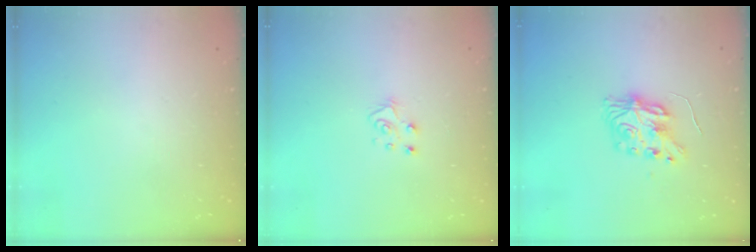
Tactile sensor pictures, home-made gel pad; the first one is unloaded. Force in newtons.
{"total": 6.3, "press": 6.3, "slide": 0.3}
{"total": 8.1, "press": 8.1, "slide": 0.2}